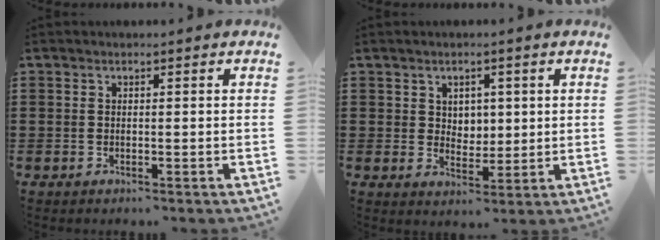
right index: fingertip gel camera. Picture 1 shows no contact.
{"total": 3.1, "force": [1.5, 2.6, 0.8], "torque": [-0.021, 0.009, 0.025]}